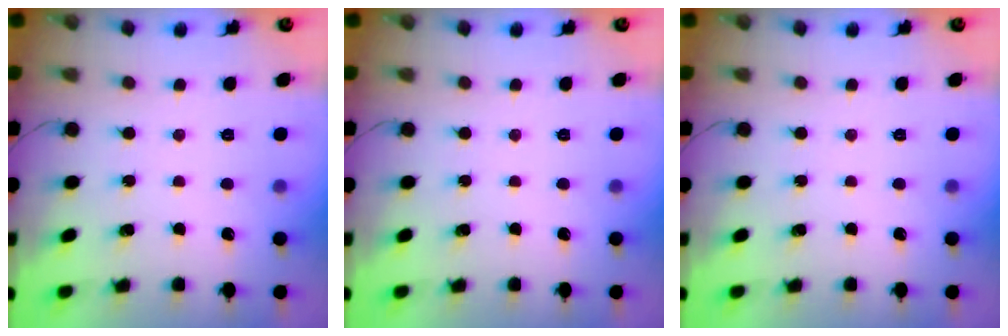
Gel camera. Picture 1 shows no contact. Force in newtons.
{"total": 0.0}
{"total": 0.0}